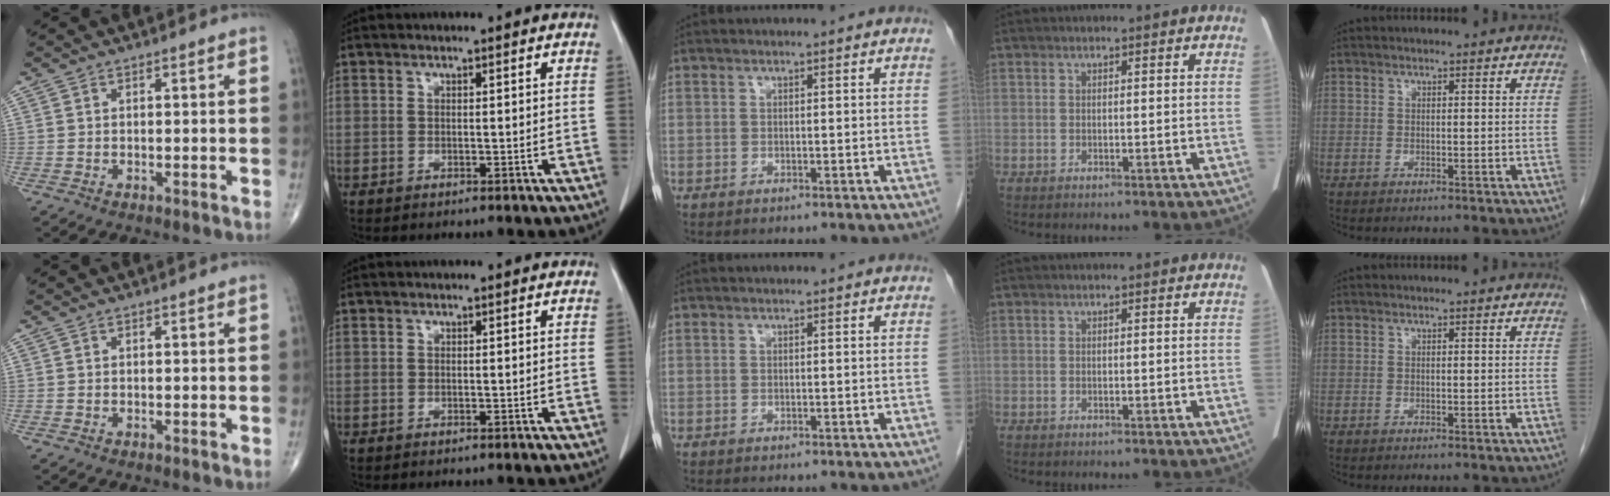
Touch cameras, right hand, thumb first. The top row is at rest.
{}